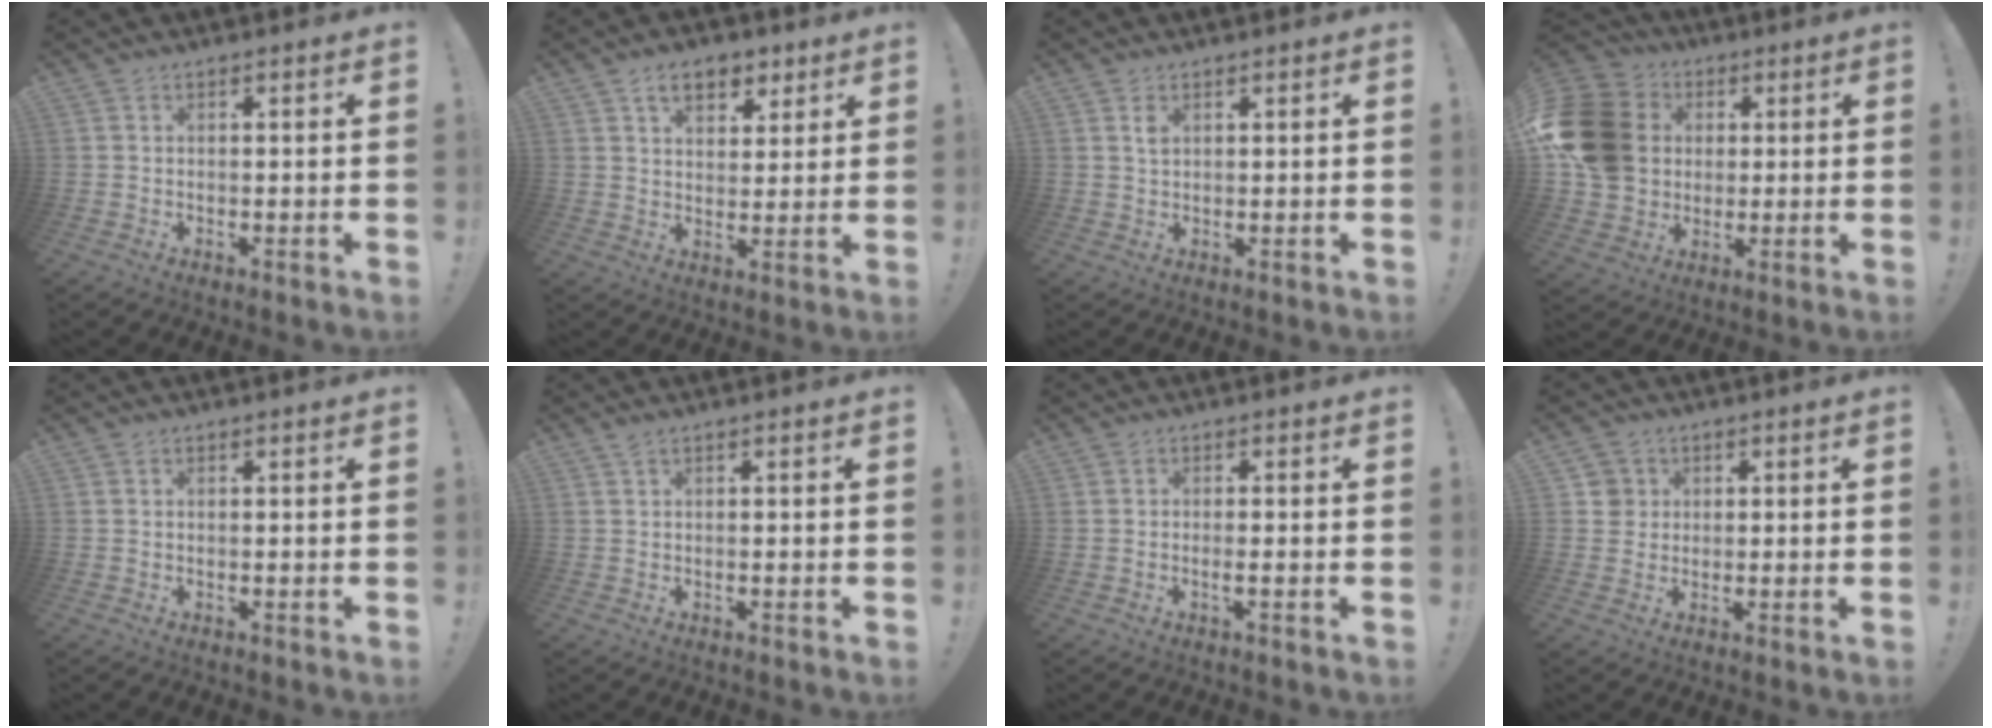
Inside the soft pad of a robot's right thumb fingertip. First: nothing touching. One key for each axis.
{"total": 9.0, "fx": 4.9, "fy": 5.8, "fz": 5.0, "tx": -0.071, "ty": -0.012, "tz": 0.090}
{"total": 1.6, "fx": 0.8, "fy": 0.9, "fz": 1.1, "tx": -0.016, "ty": -0.003, "tz": 0.012}
{"total": 18.8, "fx": 2.6, "fy": 15.6, "fz": 10.2, "tx": -0.177, "ty": 0.005, "tz": 0.059}
{"total": 0.0}
{"total": 1.0, "fx": 0.7, "fy": -0.1, "fz": 0.8, "tx": -0.009, "ty": -0.003, "tz": 0.010}
{"total": 1.7, "fx": -0.4, "fy": -0.3, "fz": 1.6, "tx": -0.028, "ty": -0.004, "tz": -0.008}
{"total": 3.7, "fx": 0.8, "fy": 3.6, "fz": 0.6, "tx": -0.004, "ty": 0.004, "tz": 0.016}